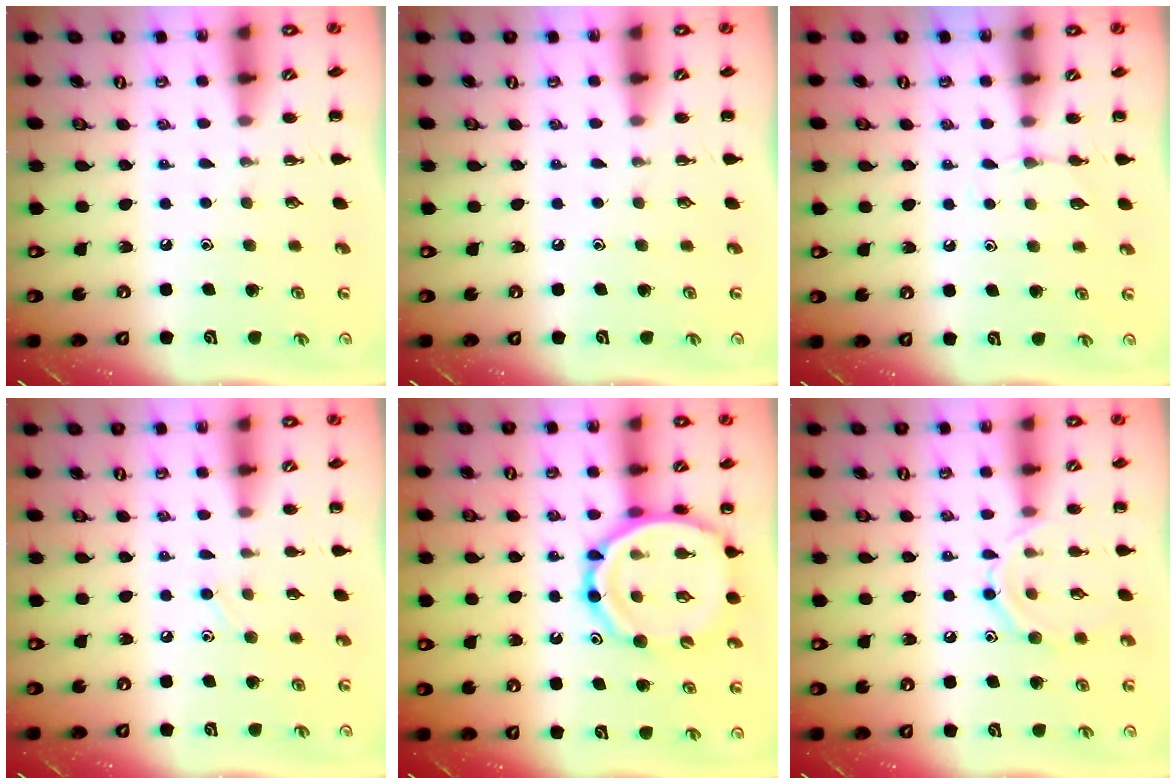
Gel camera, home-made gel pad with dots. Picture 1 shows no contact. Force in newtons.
{"total": 0.0}
{"total": 3.8, "press": 3.6, "slide": 1.2}
{"total": 4.8, "press": 4.4, "slide": 1.7}
{"total": 17.0, "press": 16.6, "slide": 3.6}
{"total": 10.9, "press": 10.8, "slide": 1.1}